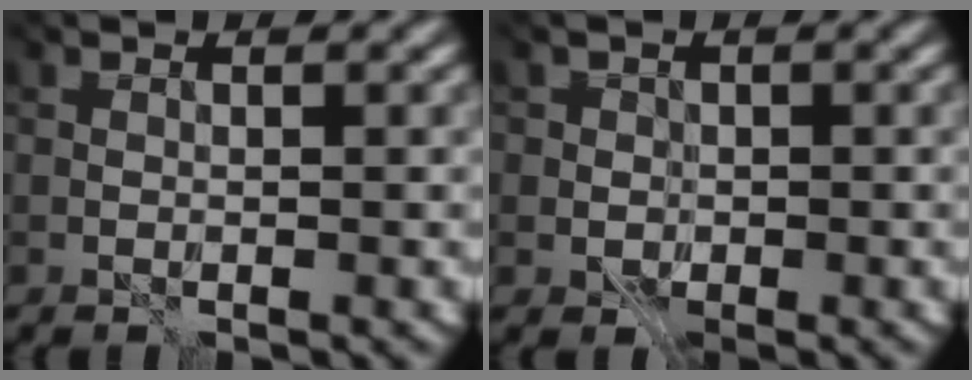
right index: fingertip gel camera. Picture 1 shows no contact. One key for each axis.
{"total": 1.4, "fx": 0.6, "fy": 1.3, "fz": -0.1, "tx": 0.021, "ty": 0.006, "tz": 0.002}